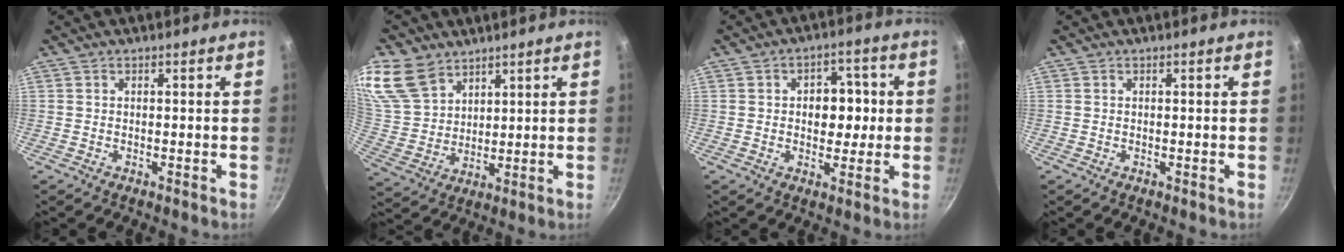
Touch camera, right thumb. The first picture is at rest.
{"total": 15.4, "force": [10.0, 10.1, 6.1], "torque": [-0.124, -0.018, 0.210]}
{"total": 7.7, "force": [0.5, 5.6, 5.3], "torque": [-0.025, 0.007, 0.002]}
{"total": 0.0}